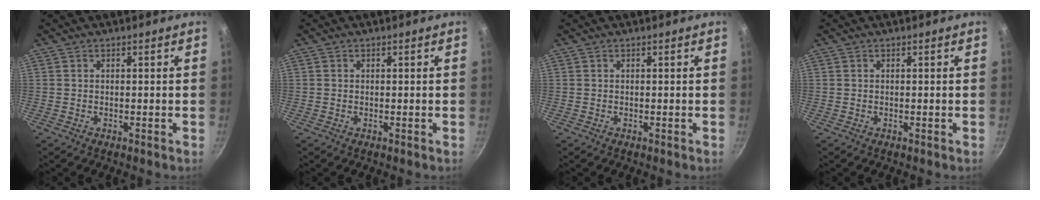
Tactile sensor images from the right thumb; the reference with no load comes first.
{"total": 0.0}
{"total": 0.0}
{"total": 0.0}